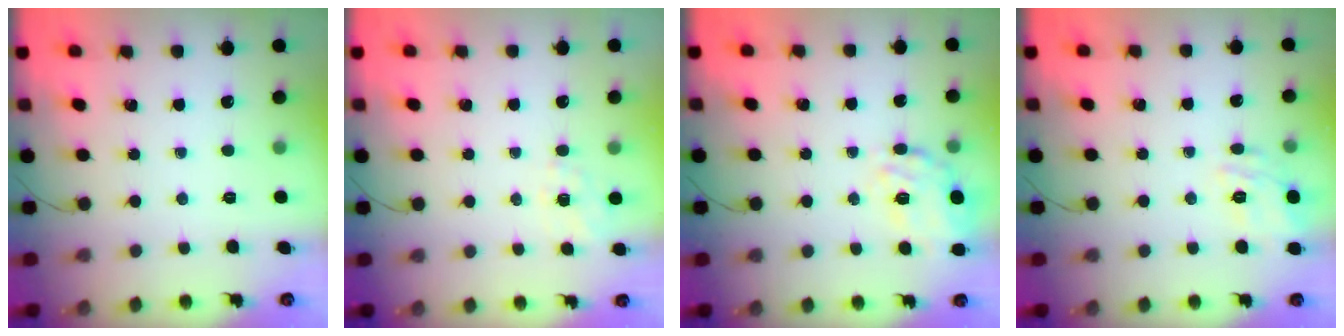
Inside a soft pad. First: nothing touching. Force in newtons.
{"total": 5.7, "press": 5.4, "slide": 1.7}
{"total": 19.0, "press": 18.9, "slide": 1.8}
{"total": 7.1, "press": 7.0, "slide": 0.7}